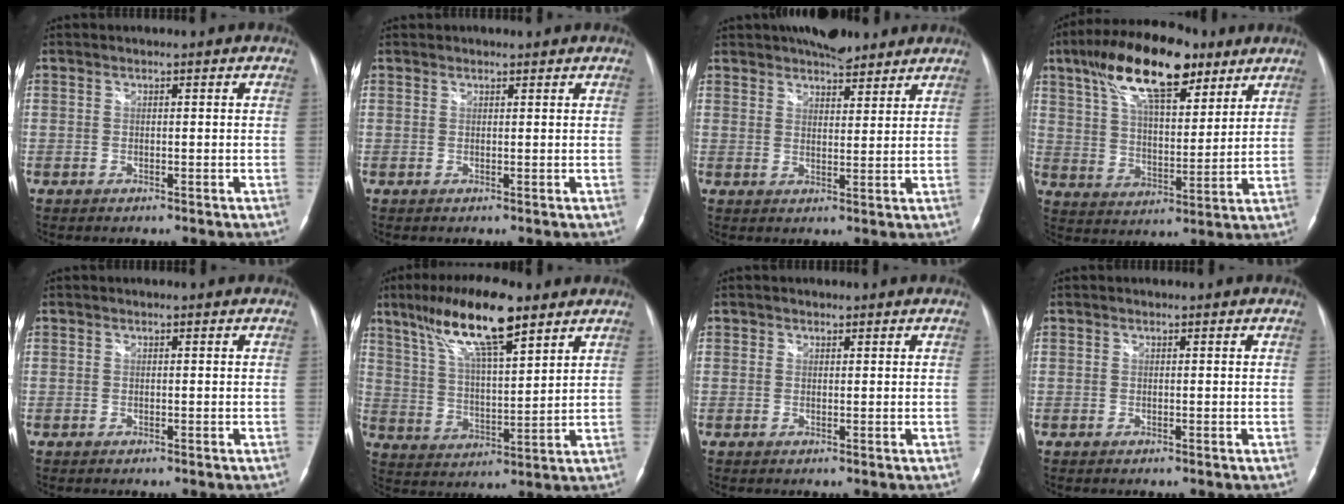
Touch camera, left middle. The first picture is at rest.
{"total": 1.6, "force": [1.5, 0.4, 0.3], "torque": [-0.010, 0.019, 0.024]}
{"total": 8.4, "force": [7.0, 2.8, 3.6], "torque": [-0.053, 0.015, 0.108]}
{"total": 17.9, "force": [10.9, 6.3, 12.7], "torque": [-0.233, 0.031, 0.193]}
{"total": 0.0}
{"total": 14.5, "force": [9.3, 2.6, 10.8], "torque": [-0.201, 0.016, 0.168]}
{"total": 0.8, "force": [0.5, 0.6, 0.0], "torque": [0.006, -0.002, 0.003]}
{"total": 0.0}